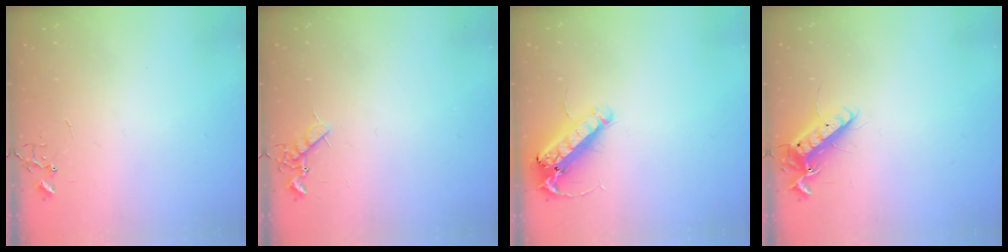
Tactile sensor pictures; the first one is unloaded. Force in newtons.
{"total": 7.8, "press": 7.8, "slide": 0.8}
{"total": 14.7, "press": 14.5, "slide": 2.6}
{"total": 12.2, "press": 12.1, "slide": 1.4}